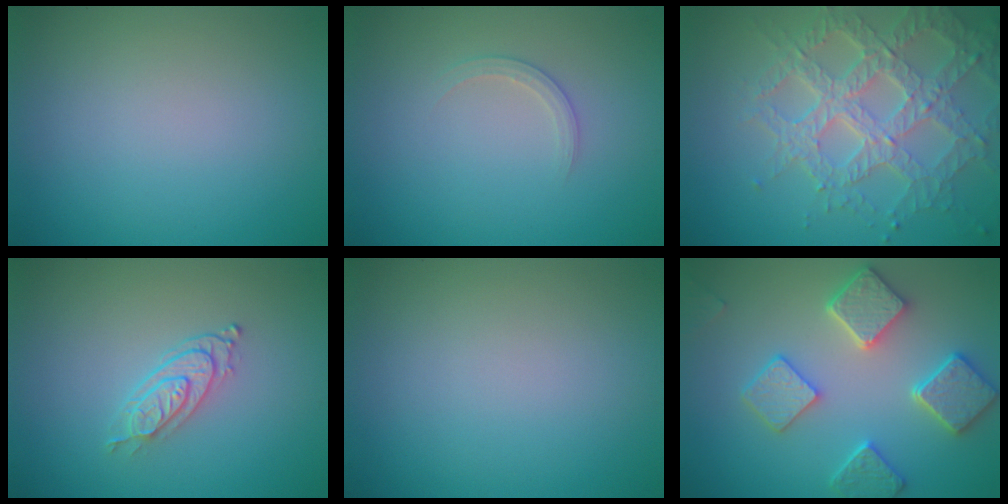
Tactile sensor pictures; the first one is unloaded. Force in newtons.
{"total": 1.3, "press": 1.3, "slide": 0.1}
{"total": 7.2, "press": 5.3, "slide": 4.9}
{"total": 2.7, "press": 2.1, "slide": 1.7}
{"total": 0.0}
{"total": 5.1, "press": 4.6, "slide": 2.0}